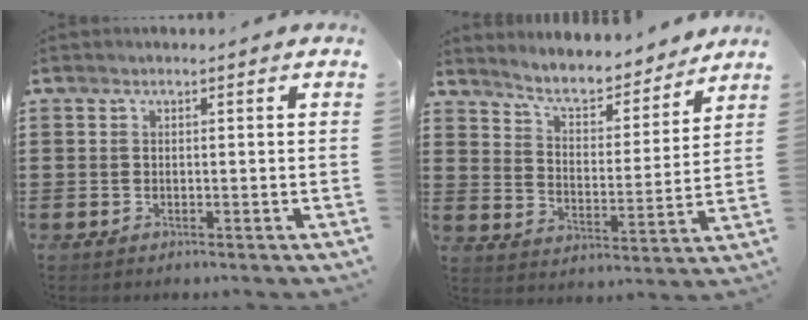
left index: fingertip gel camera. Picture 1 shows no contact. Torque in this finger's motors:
{"motor_torque": [0.91, -1.23, 0.37, 0.09]}